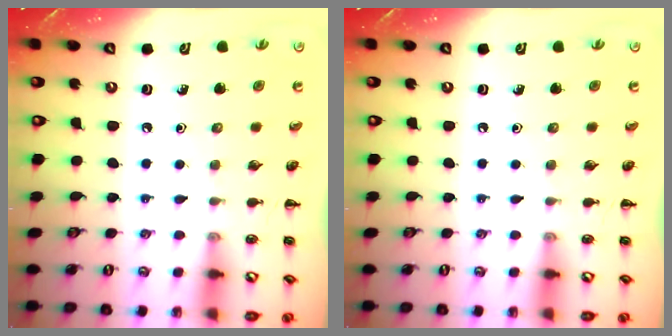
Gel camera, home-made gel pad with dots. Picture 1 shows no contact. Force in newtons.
{"total": 0.0}